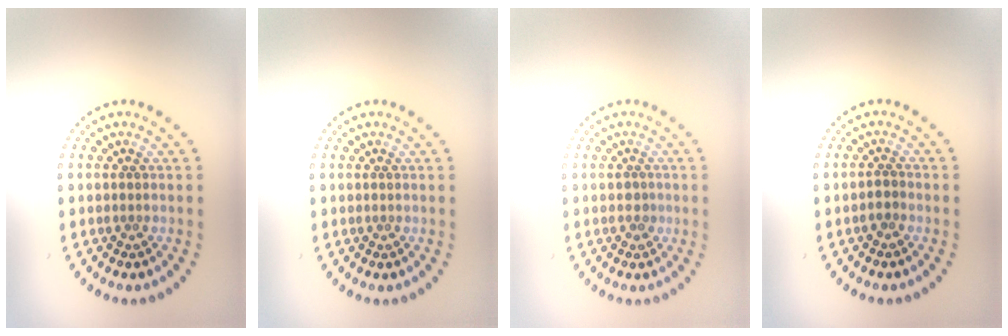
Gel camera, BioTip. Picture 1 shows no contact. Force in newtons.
{"total": 0.0}
{"total": 0.9, "press": 0.8, "slide": 0.5}
{"total": 1.0, "press": 0.8, "slide": 0.5}